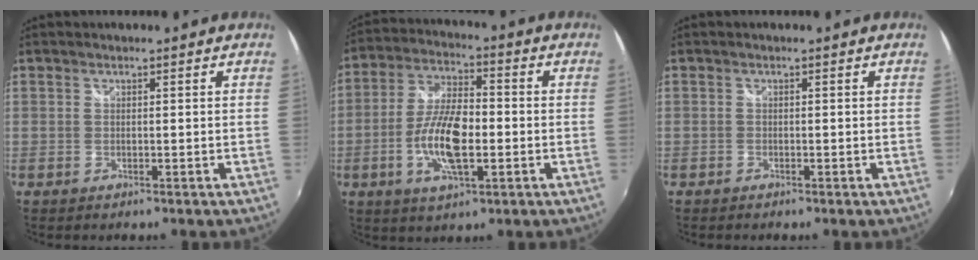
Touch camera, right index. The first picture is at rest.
{"total": 11.9, "force": [-2.8, 4.5, 10.7], "torque": [-0.217, 0.000, -0.053]}
{"total": 0.6, "force": [-0.5, 0.3, 0.0], "torque": [-0.002, -0.001, -0.011]}